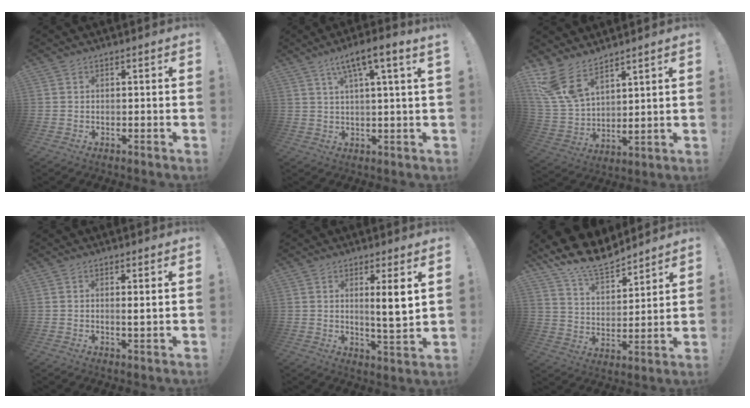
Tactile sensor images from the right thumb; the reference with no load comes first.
{"total": 7.3, "force": [3.5, -0.4, 6.5], "torque": [-0.104, -0.016, 0.052]}
{"total": 11.7, "force": [9.2, 5.1, 5.1], "torque": [-0.123, -0.065, 0.178]}
{"total": 2.0, "force": [0.9, 0.0, 1.8], "torque": [-0.021, -0.011, 0.012]}
{"total": 7.1, "force": [2.5, 0.2, 6.6], "torque": [-0.098, -0.021, 0.032]}
{"total": 13.9, "force": [12.0, 5.0, 5.1], "torque": [-0.103, -0.095, 0.219]}